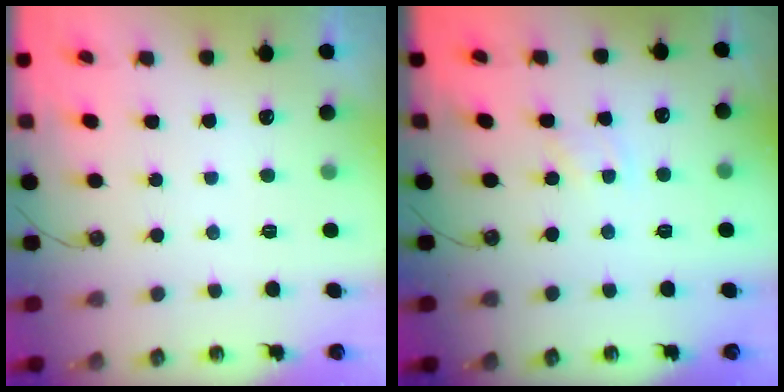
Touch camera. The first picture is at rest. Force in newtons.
{"total": 1.9, "press": 1.9, "slide": 0.4}